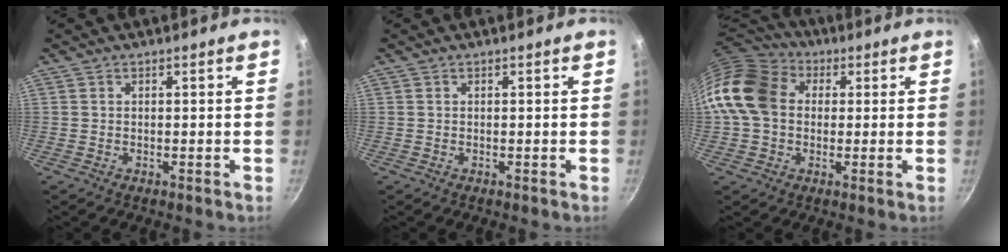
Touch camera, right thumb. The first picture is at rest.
{"total": 0.0}
{"total": 16.2, "force": [1.7, 12.7, 9.9], "torque": [-0.180, 0.033, 0.014]}